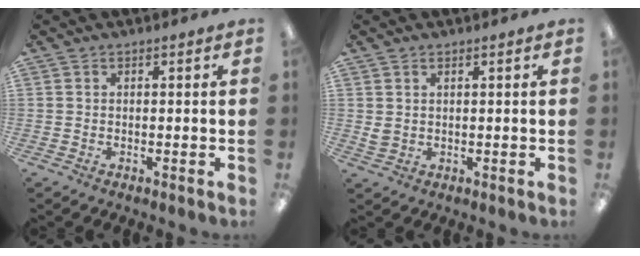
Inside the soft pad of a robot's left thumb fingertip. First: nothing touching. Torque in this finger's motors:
{"motor_torque": [0.11, 0.26, 0.07, -0.46, -0.06]}